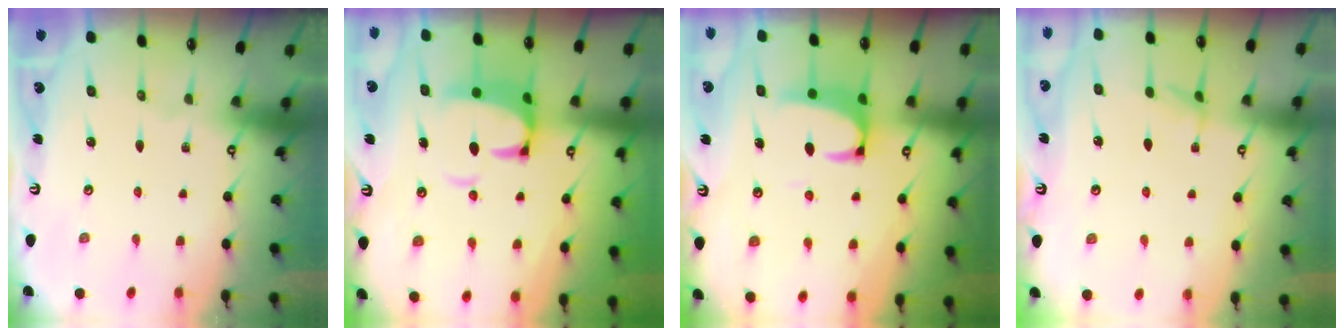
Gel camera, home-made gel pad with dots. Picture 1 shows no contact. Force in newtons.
{"total": 5.2, "press": 5.0, "slide": 1.2}
{"total": 2.1, "press": 1.9, "slide": 1.0}
{"total": 2.7, "press": 2.7, "slide": 0.5}